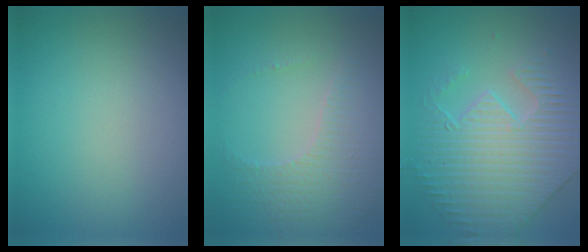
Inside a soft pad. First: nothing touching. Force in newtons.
{"total": 4.3, "press": 3.0, "slide": 3.1}
{"total": 5.0, "press": 4.9, "slide": 1.3}